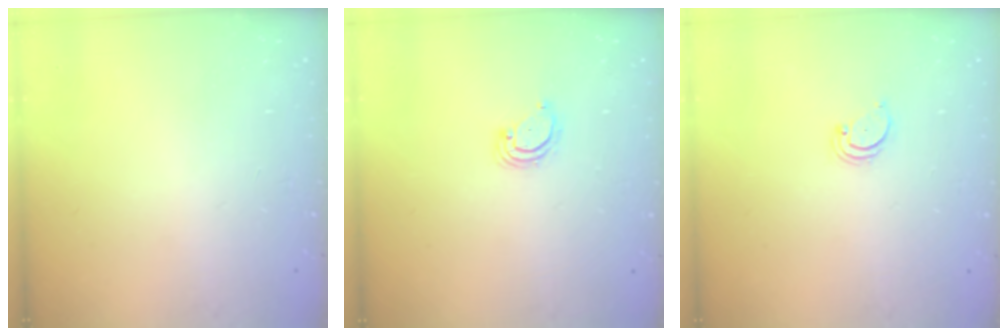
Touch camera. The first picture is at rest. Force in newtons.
{"total": 2.9, "press": 2.9, "slide": 0.3}
{"total": 2.2, "press": 2.2, "slide": 0.2}